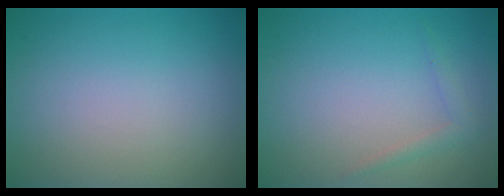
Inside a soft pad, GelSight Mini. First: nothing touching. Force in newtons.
{"total": 1.1, "press": 1.1, "slide": 0.1}